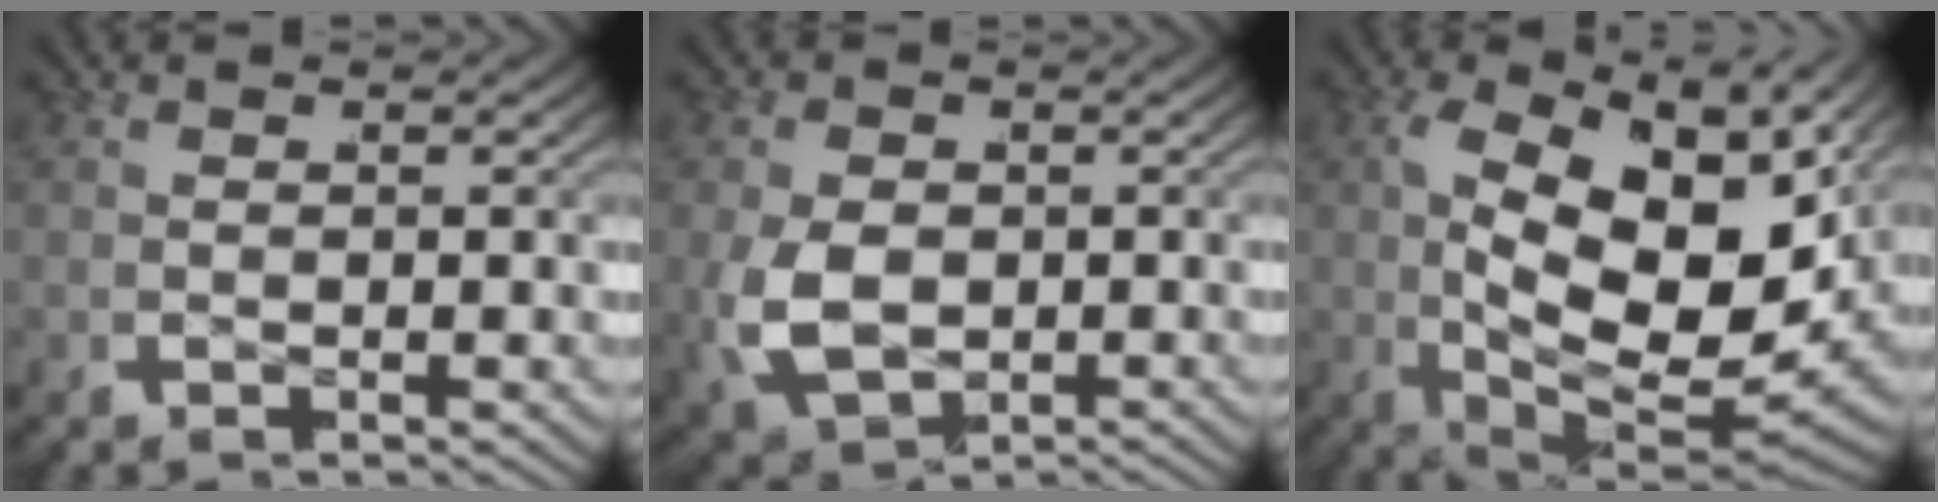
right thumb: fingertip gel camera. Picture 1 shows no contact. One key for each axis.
{"total": 6.9, "fx": -1.1, "fy": 5.5, "fz": 4.1, "tx": -0.112, "ty": -0.028, "tz": -0.002}
{"total": 17.8, "fx": -0.7, "fy": 10.2, "fz": 14.6, "tx": -0.261, "ty": -0.032, "tz": 0.008}